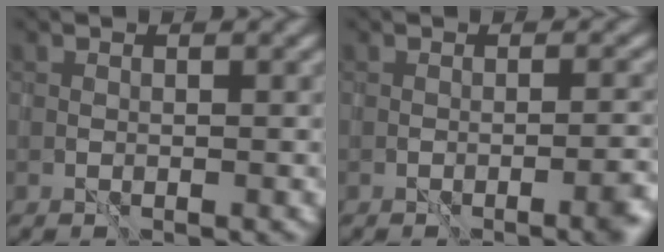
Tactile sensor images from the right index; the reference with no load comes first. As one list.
[{"total": 2.8, "force": [-1.3, 0.5, 2.4], "torque": [-0.028, -0.001, -0.016]}]